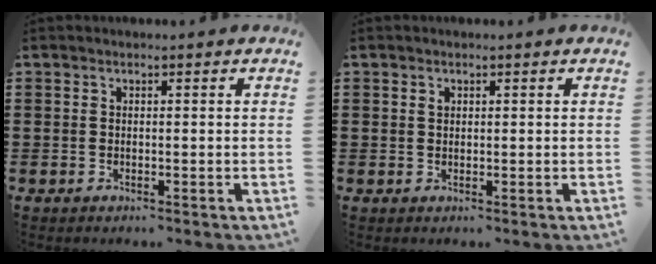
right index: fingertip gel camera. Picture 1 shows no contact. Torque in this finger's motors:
{"motor_torque": [0.32, -0.06, 0.02, 0.03]}